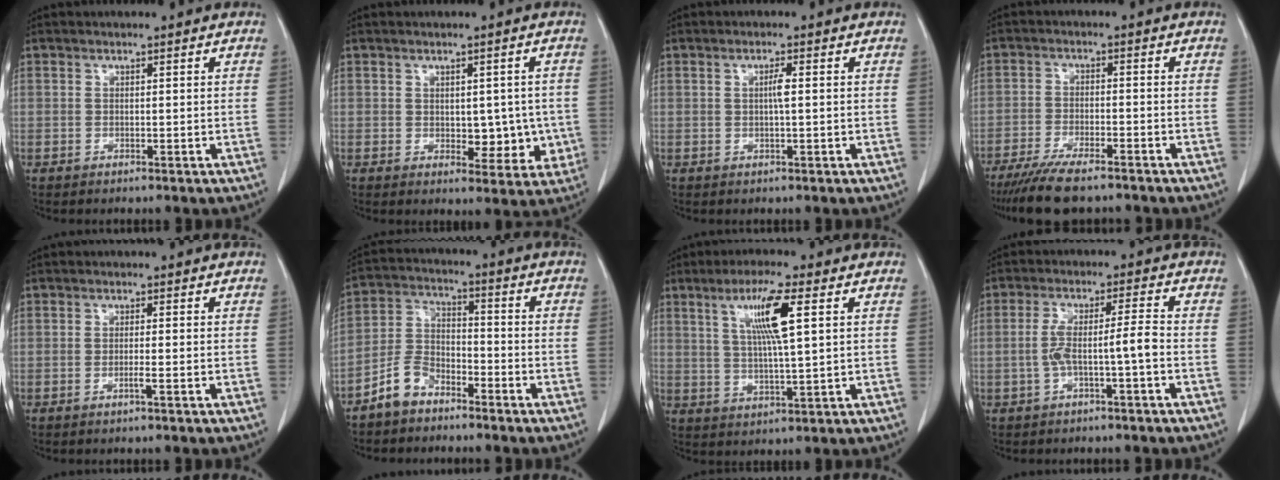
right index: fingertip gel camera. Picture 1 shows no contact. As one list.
[{"total": 5.8, "force": [-0.5, 3.5, 4.6], "torque": [-0.041, 0.002, 0.004]}, {"total": 1.6, "force": [0.1, 0.0, 1.6], "torque": [-0.031, 0.002, 0.001]}, {"total": 9.9, "force": [-8.2, 1.7, 5.3], "torque": [-0.086, -0.022, -0.133]}, {"total": 1.2, "force": [-0.6, -0.3, 1.0], "torque": [-0.017, 0.001, -0.013]}, {"total": 6.7, "force": [-5.0, 3.6, 2.7], "torque": [-0.066, 0.008, -0.101]}, {"total": 8.5, "force": [3.0, 0.1, 8.0], "torque": [-0.150, 0.004, 0.056]}, {"total": 5.5, "force": [-1.7, -0.2, 5.2], "torque": [-0.104, 0.021, -0.024]}]